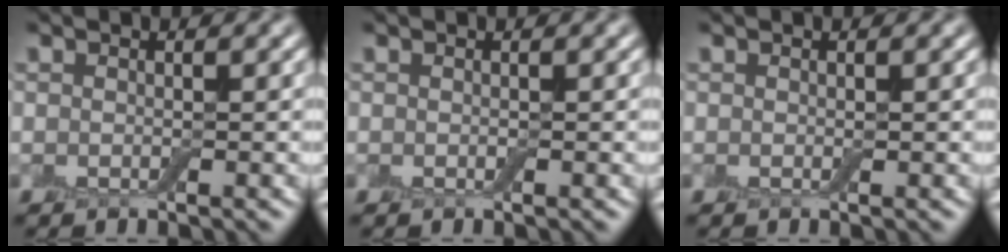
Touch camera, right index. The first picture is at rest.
{"total": 0.0}
{"total": 0.0}